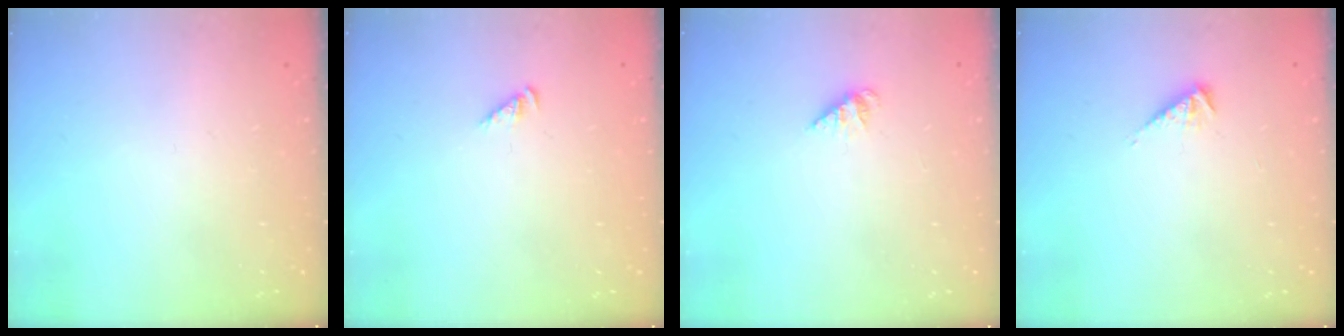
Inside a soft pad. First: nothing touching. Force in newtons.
{"total": 2.3, "press": 2.2, "slide": 0.4}
{"total": 1.2, "press": 1.2, "slide": 0.1}
{"total": 3.0, "press": 3.0, "slide": 0.6}